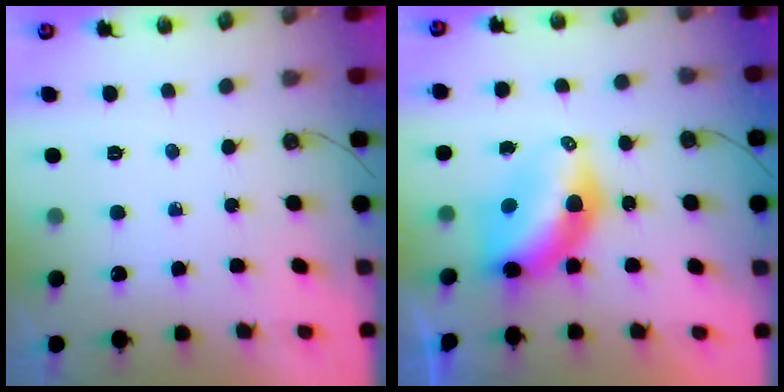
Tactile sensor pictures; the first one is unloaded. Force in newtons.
{"total": 8.9, "press": 8.8, "slide": 0.8}